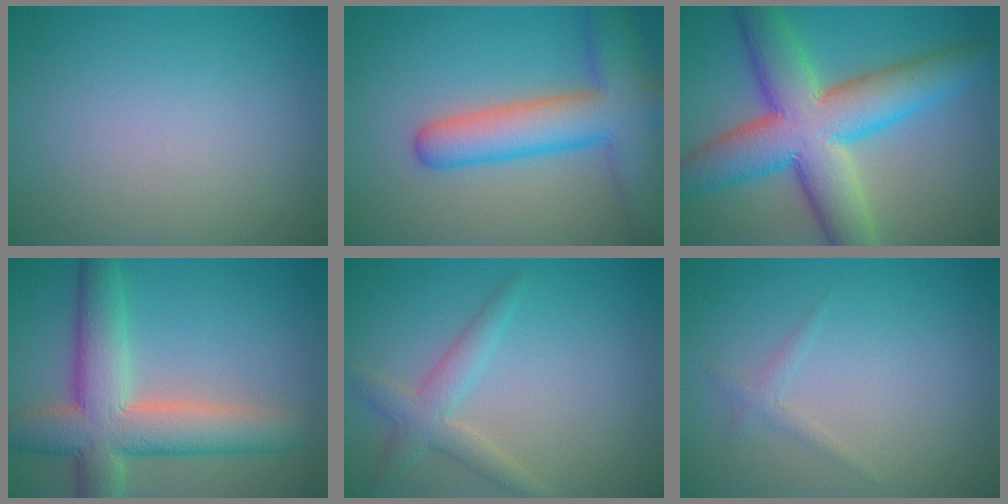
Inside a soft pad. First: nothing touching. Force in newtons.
{"total": 8.2, "press": 8.2, "slide": 0.3}
{"total": 11.6, "press": 11.6, "slide": 0.3}
{"total": 8.4, "press": 8.4, "slide": 0.8}
{"total": 2.8, "press": 2.8, "slide": 0.1}
{"total": 1.0, "press": 1.0, "slide": 0.0}